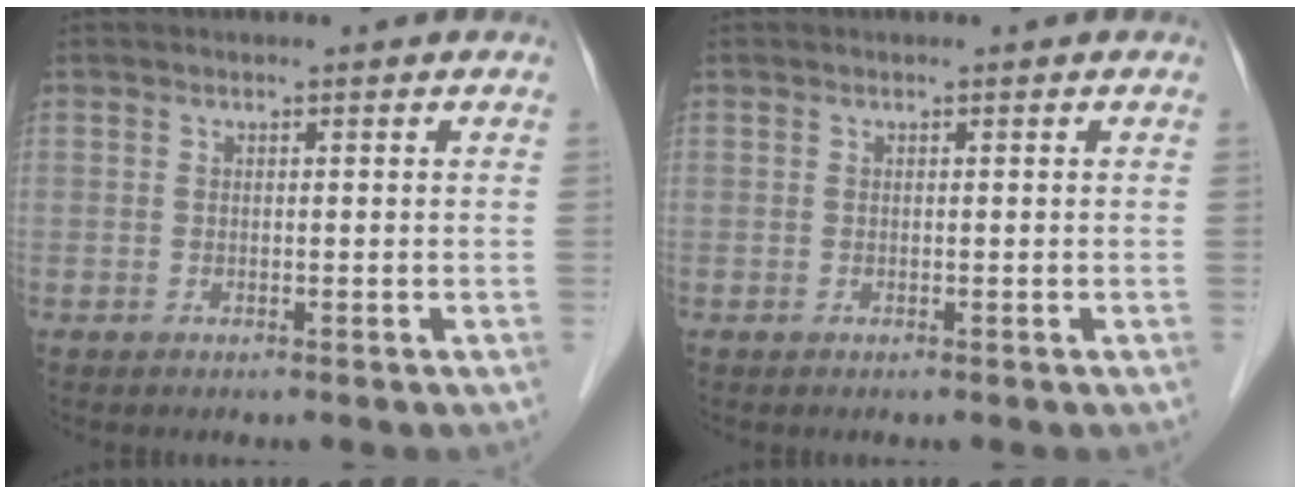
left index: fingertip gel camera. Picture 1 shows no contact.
{"total": 0.0}